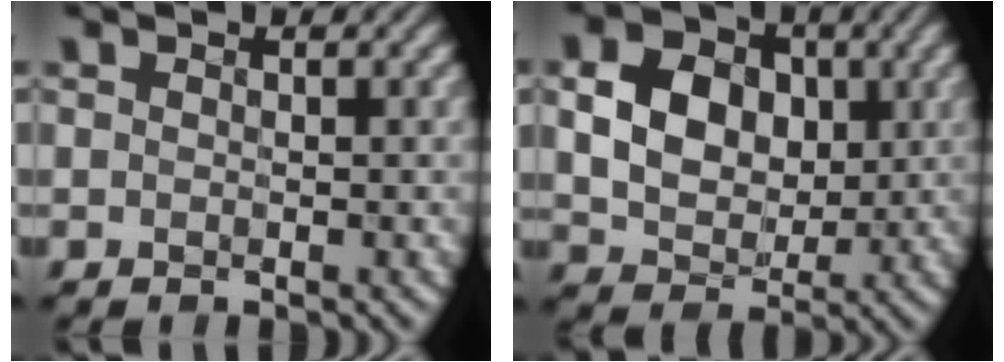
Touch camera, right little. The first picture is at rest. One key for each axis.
{"total": 7.1, "fx": 0.9, "fy": 5.8, "fz": 4.1, "tx": -0.104, "ty": 0.007, "tz": 0.011}